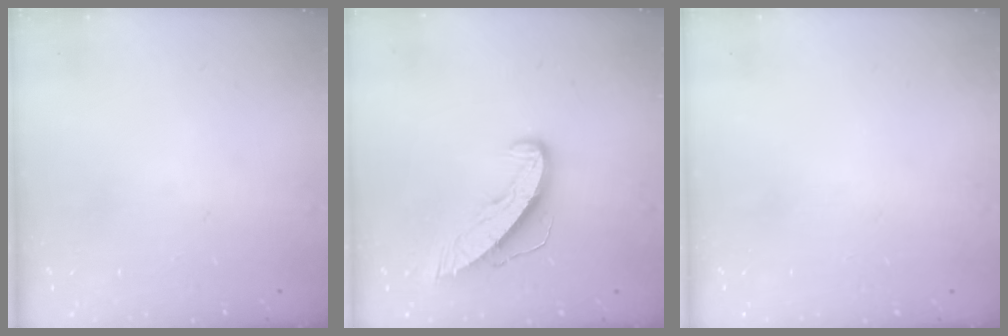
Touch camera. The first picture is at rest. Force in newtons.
{"total": 8.8, "press": 8.8, "slide": 0.1}
{"total": 0.0}